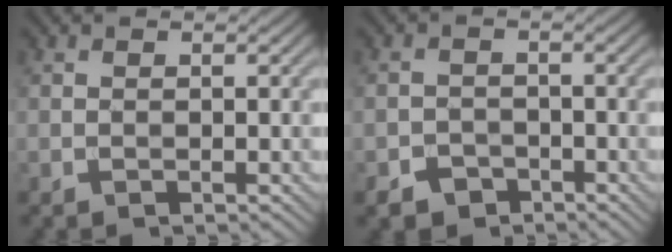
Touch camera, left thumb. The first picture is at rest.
{"total": 2.8, "force": [-2.0, 1.9, 0.6], "torque": [-0.006, -0.002, -0.039]}